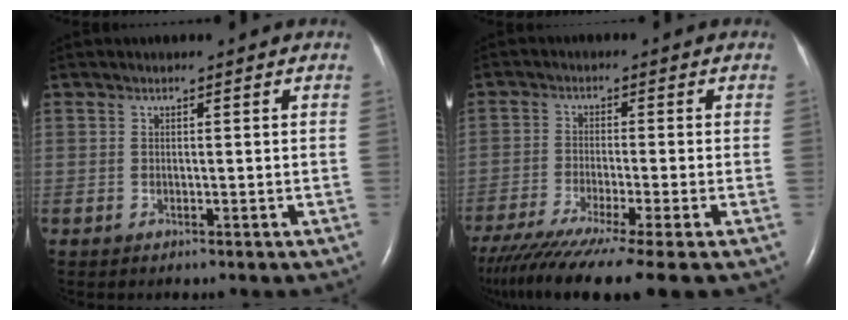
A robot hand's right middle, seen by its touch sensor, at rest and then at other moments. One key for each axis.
{"total": 14.4, "fx": -11.2, "fy": -0.9, "fz": 8.9, "tx": -0.151, "ty": -0.047, "tz": -0.182}